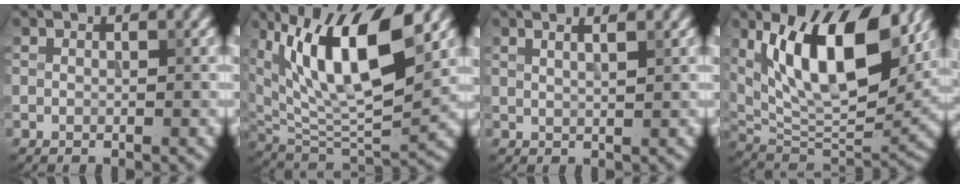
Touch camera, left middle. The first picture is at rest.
{"total": 12.7, "force": [5.4, 4.6, 10.5], "torque": [-0.173, 0.003, 0.095]}
{"total": 2.9, "force": [1.8, 1.3, 2.0], "torque": [0.000, 0.016, -0.008]}
{"total": 13.7, "force": [5.6, 5.9, 11.1], "torque": [-0.170, 0.008, 0.095]}